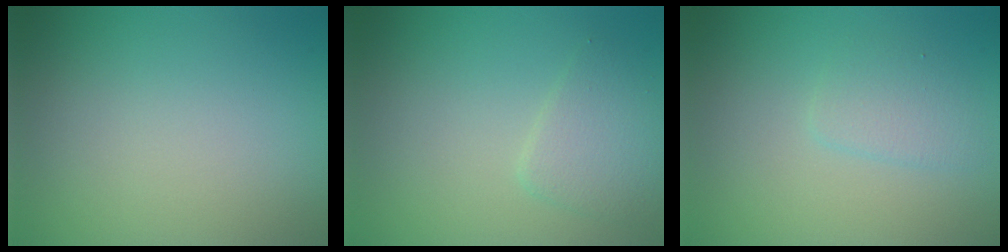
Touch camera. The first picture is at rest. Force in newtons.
{"total": 2.5, "press": 2.5, "slide": 0.1}
{"total": 1.9, "press": 1.9, "slide": 0.2}